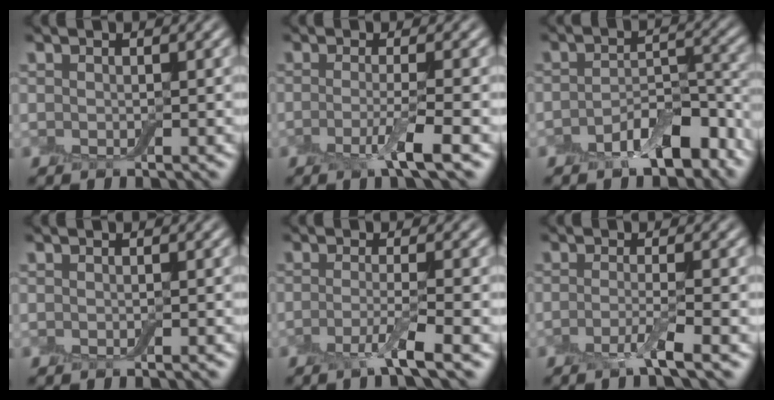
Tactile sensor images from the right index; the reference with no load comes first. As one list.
[{"total": 3.2, "force": [-1.2, 0.5, 2.9], "torque": [-0.050, -0.005, -0.030]}, {"total": 5.7, "force": [-3.2, 2.7, 3.8], "torque": [-0.059, 0.004, -0.059]}, {"total": 0.0}, {"total": 2.9, "force": [-1.4, 0.4, 2.5], "torque": [-0.041, -0.004, -0.039]}, {"total": 2.4, "force": [-1.2, 0.3, 2.1], "torque": [-0.033, -0.003, -0.034]}]